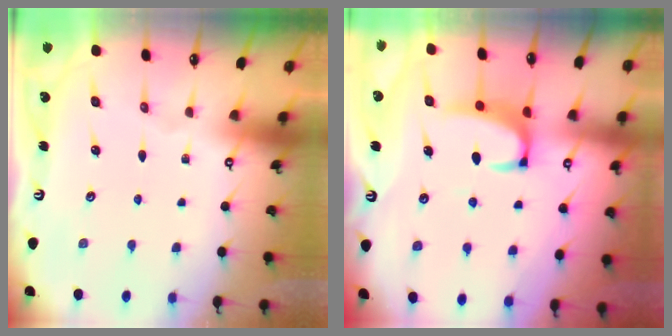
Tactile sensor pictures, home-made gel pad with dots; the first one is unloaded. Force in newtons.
{"total": 3.4, "press": 3.3, "slide": 0.7}